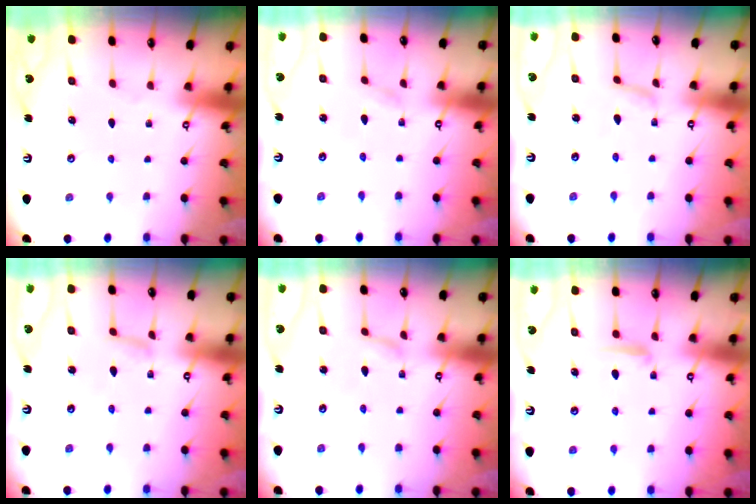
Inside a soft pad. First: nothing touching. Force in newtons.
{"total": 1.9, "press": 1.9, "slide": 0.2}
{"total": 5.1, "press": 5.1, "slide": 0.5}
{"total": 6.6, "press": 6.6, "slide": 0.5}
{"total": 2.9, "press": 2.9, "slide": 0.2}
{"total": 6.5, "press": 6.5, "slide": 0.7}